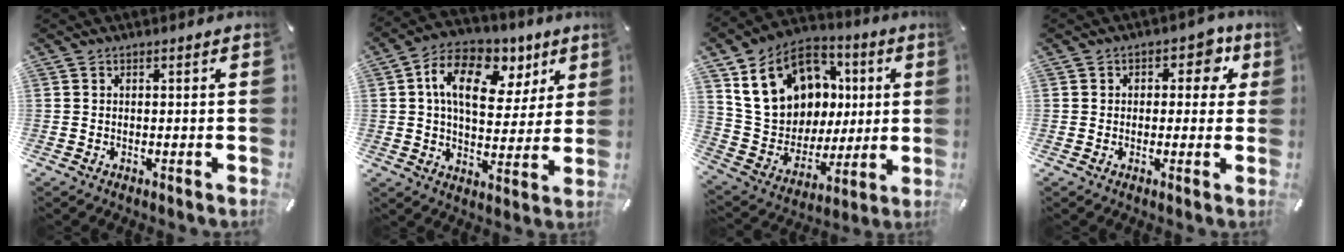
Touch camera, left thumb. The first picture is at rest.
{"total": 15.5, "force": [6.7, 9.8, 10.0], "torque": [-0.163, -0.018, 0.118]}
{"total": 19.5, "force": [6.0, 16.0, 9.3], "torque": [-0.174, -0.012, 0.133]}
{"total": 6.4, "force": [1.8, 4.6, 4.0], "torque": [-0.039, -0.002, 0.023]}